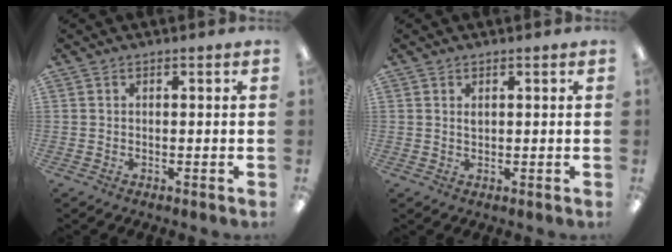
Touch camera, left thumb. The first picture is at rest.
{"total": 1.1, "force": [0.8, 0.4, 0.6], "torque": [-0.007, -0.003, 0.012]}